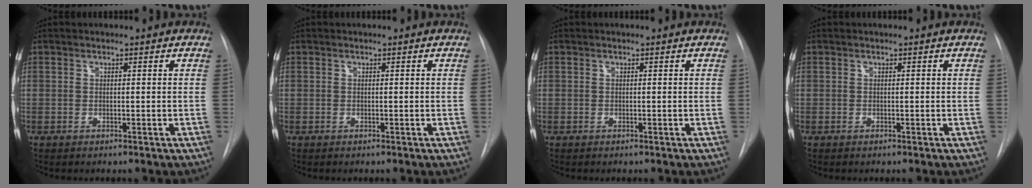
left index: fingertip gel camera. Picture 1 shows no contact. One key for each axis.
{"total": 0.0}
{"total": 0.0}
{"total": 0.0}